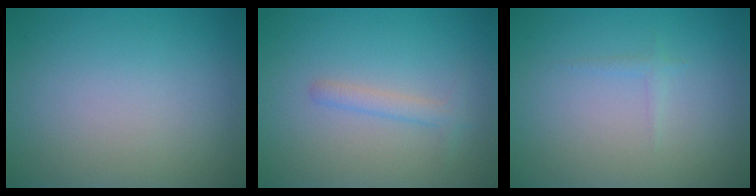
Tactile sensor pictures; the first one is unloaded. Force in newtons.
{"total": 1.8, "press": 1.8, "slide": 0.2}
{"total": 0.6, "press": 0.6, "slide": 0.0}